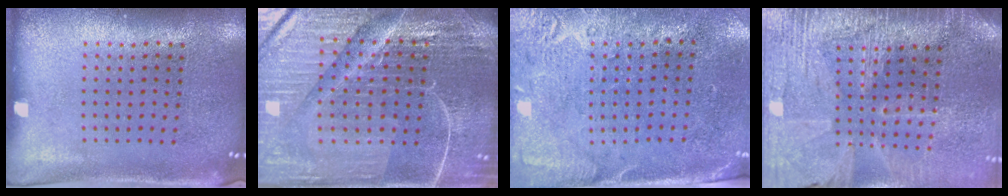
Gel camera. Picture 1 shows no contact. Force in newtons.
{"total": 5.7, "press": 5.3, "slide": 2.1}
{"total": 2.7, "press": 2.3, "slide": 1.4}
{"total": 3.4, "press": 3.2, "slide": 1.2}